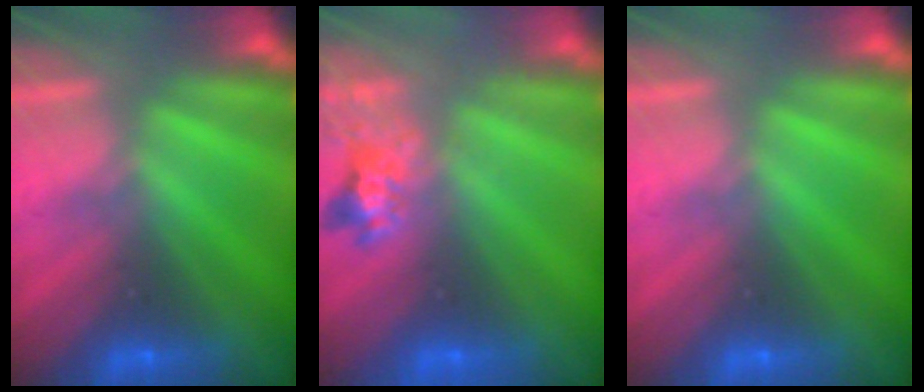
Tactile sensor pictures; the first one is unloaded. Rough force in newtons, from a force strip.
{"total": 2.4}
{"total": 0.0}